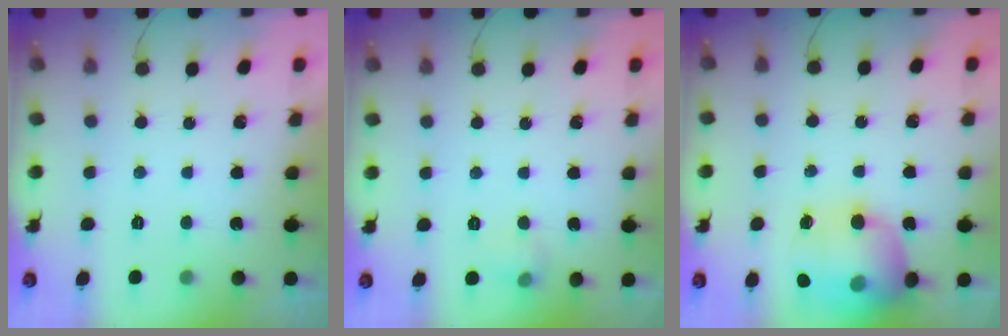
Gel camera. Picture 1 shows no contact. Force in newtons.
{"total": 4.9, "press": 4.6, "slide": 1.8}
{"total": 18.5, "press": 18.3, "slide": 2.9}